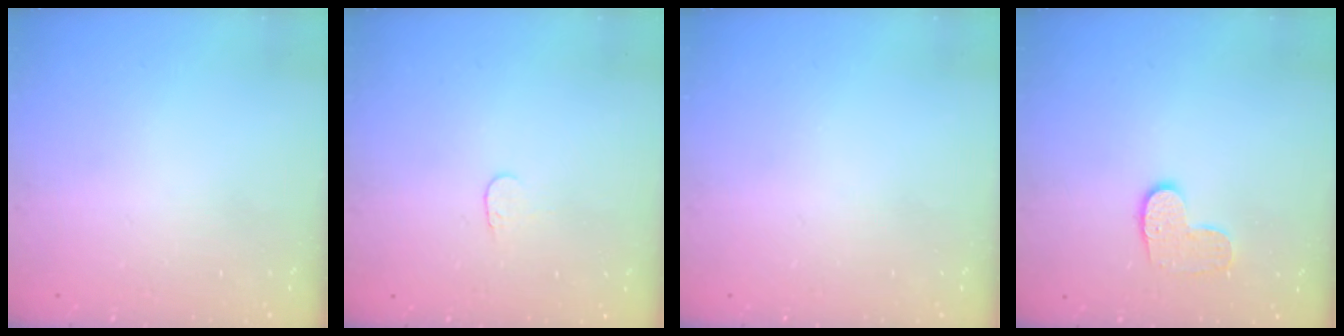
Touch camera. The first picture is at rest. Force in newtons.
{"total": 3.8, "press": 3.8, "slide": 0.3}
{"total": 0.0}
{"total": 7.3, "press": 7.3, "slide": 0.2}